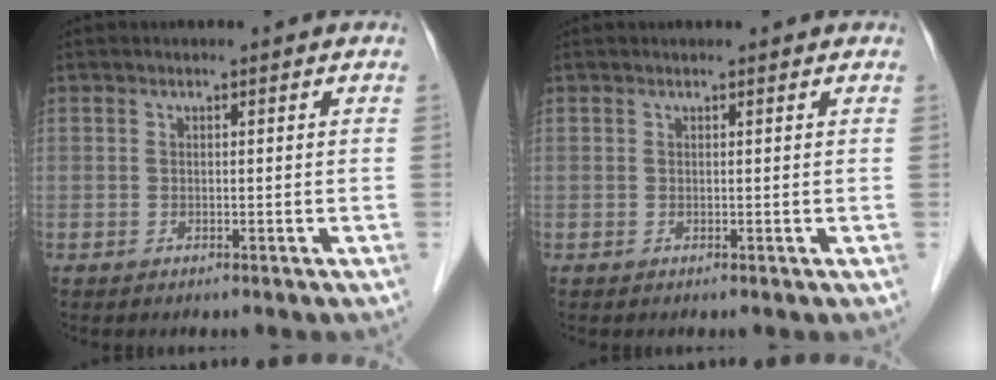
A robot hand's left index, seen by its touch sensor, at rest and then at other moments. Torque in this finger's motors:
{"motor_torque": [0.24, -0.15, 0.00, 0.01]}